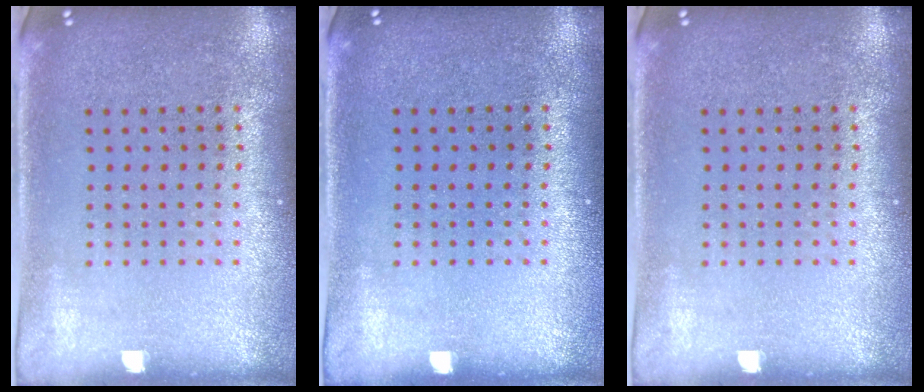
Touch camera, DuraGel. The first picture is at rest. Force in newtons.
{"total": 0.0}
{"total": 0.0}